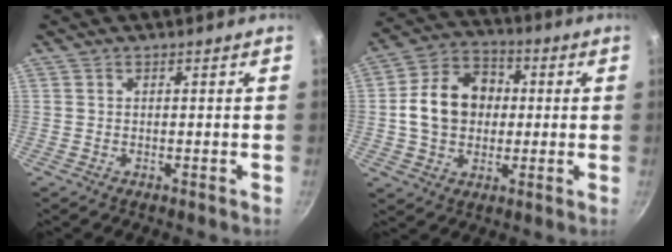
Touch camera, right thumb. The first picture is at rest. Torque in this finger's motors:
{"motor_torque": [-0.24, 0.46, 1.38, -0.18, 0.09]}